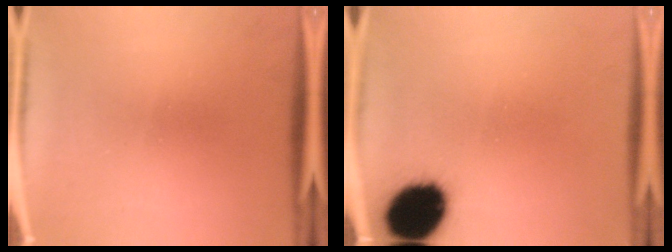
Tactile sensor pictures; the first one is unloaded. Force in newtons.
{"total": 15.4}